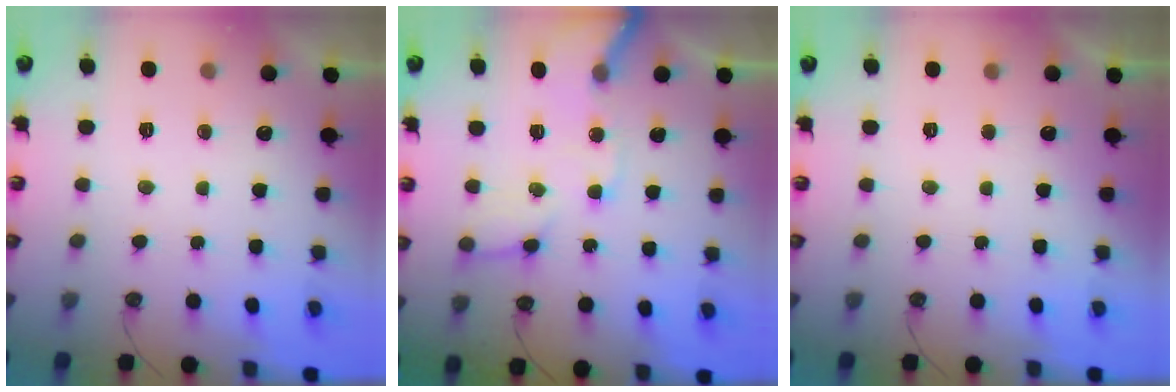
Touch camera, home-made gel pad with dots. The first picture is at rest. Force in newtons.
{"total": 12.6, "press": 12.5, "slide": 1.9}
{"total": 0.0}